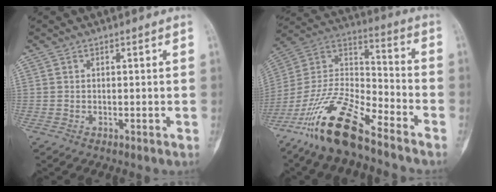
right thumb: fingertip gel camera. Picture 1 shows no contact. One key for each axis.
{"total": 18.8, "fx": -13.4, "fy": 5.2, "fz": 12.1, "tx": -0.232, "ty": 0.072, "tz": -0.253}